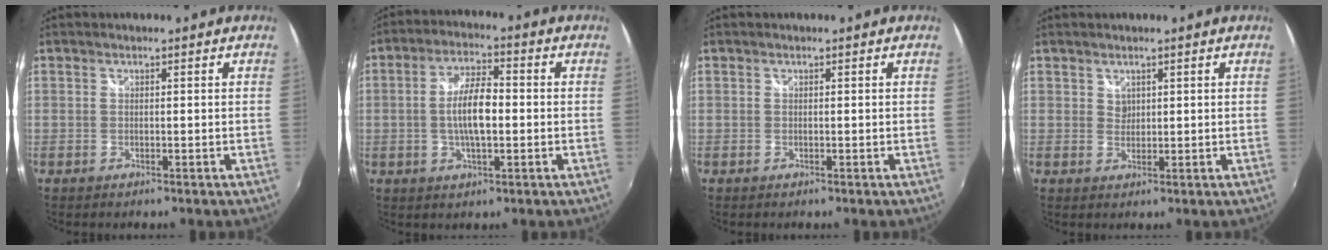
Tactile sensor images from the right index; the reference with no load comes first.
{"total": 6.7, "force": [-0.6, 2.3, 6.3], "torque": [-0.117, 0.006, -0.010]}
{"total": 0.0}
{"total": 1.6, "force": [1.1, 1.1, 0.2], "torque": [0.004, 0.003, 0.019]}